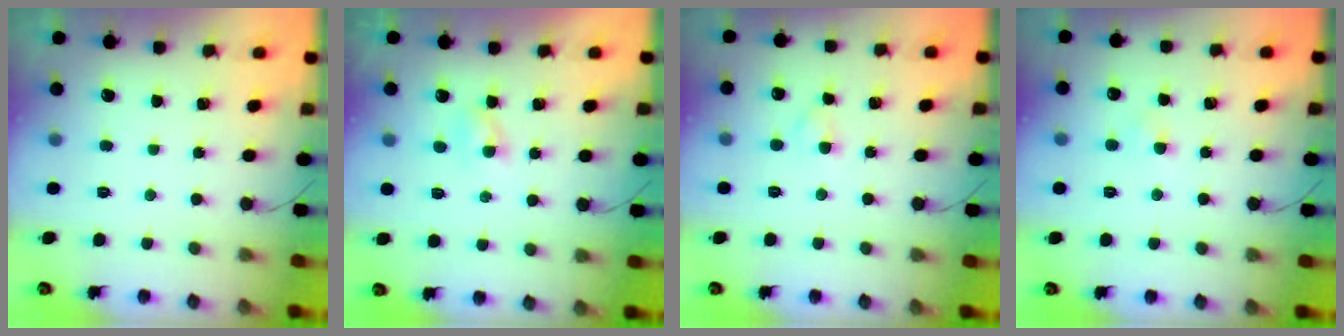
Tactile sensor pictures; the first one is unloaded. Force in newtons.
{"total": 1.7, "press": 1.5, "slide": 0.8}
{"total": 2.3, "press": 2.0, "slide": 1.0}
{"total": 2.8, "press": 2.6, "slide": 1.0}